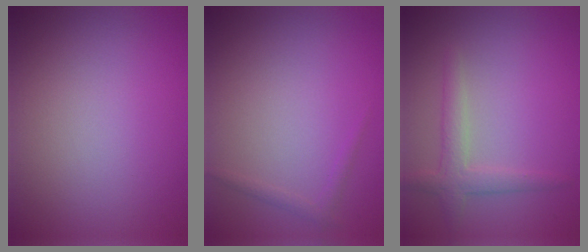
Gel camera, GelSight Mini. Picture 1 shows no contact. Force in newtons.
{"total": 0.8, "press": 0.8, "slide": 0.1}
{"total": 2.3, "press": 2.3, "slide": 0.2}